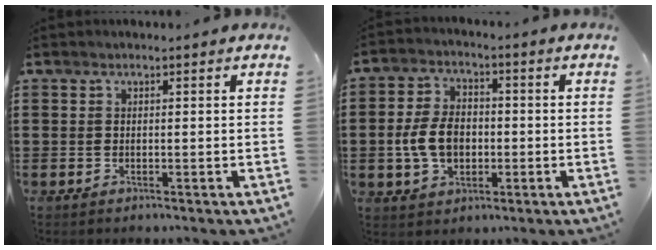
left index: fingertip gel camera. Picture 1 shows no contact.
{"total": 7.1, "force": [-1.1, 4.9, 5.0], "torque": [-0.123, 0.004, -0.028]}